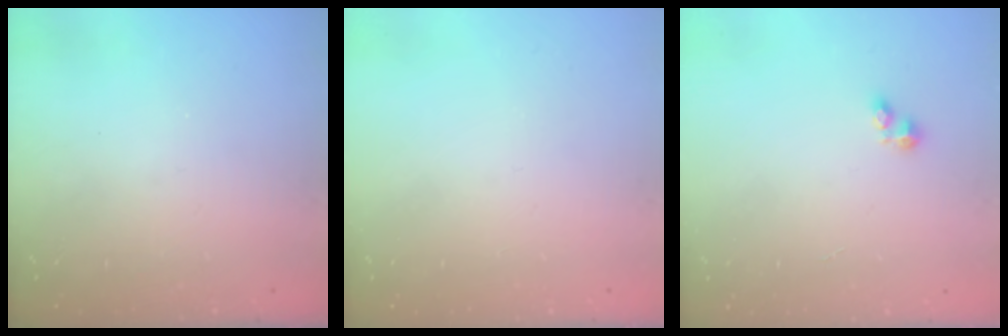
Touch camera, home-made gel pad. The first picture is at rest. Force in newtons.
{"total": 0.0}
{"total": 2.5, "press": 2.4, "slide": 0.3}